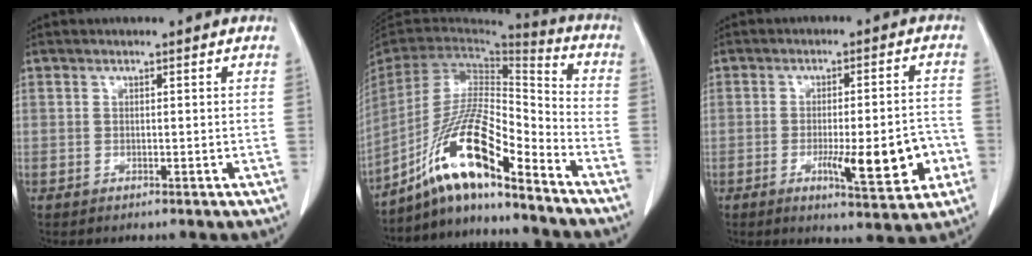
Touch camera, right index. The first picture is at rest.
{"total": 15.3, "force": [-10.8, 1.4, 10.7], "torque": [-0.206, 0.007, -0.199]}
{"total": 11.0, "force": [-3.4, 2.1, 10.2], "torque": [-0.140, 0.001, -0.040]}